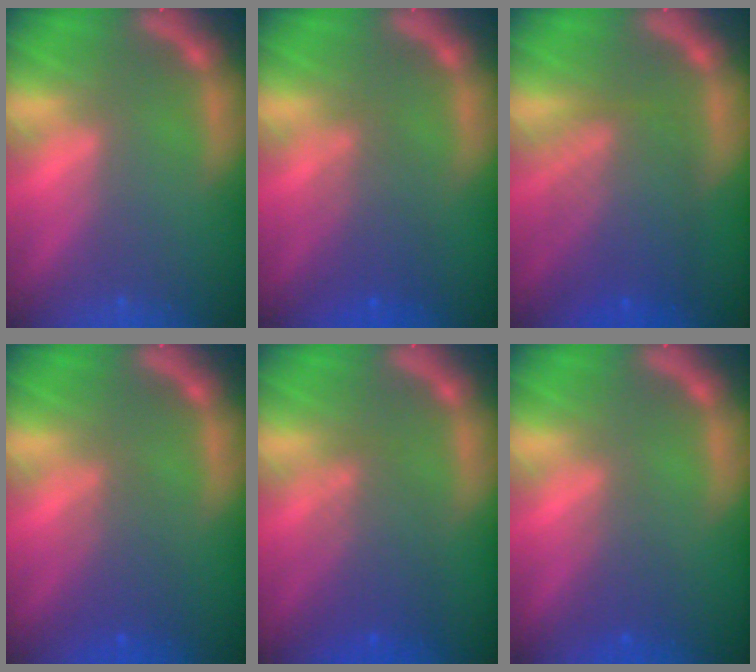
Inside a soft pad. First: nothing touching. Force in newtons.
{"total": 3.5}
{"total": 7.0}
{"total": 3.0}
{"total": 4.6}
{"total": 1.9}